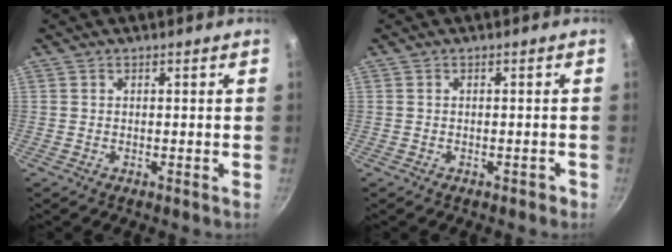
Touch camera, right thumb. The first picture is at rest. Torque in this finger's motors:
{"motor_torque": [-0.33, -0.08, -0.33, 0.08, 0.02]}